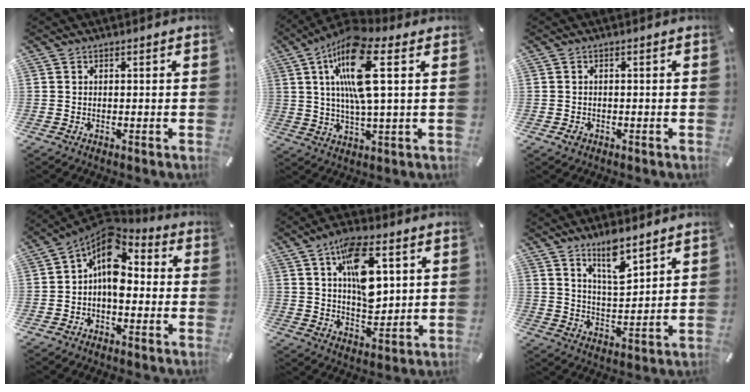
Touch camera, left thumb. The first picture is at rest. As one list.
[{"total": 15.7, "force": [4.9, 4.2, 14.3], "torque": [-0.298, -0.008, 0.074]}, {"total": 1.3, "force": [-0.6, 1.0, 0.6], "torque": [-0.012, 0.004, -0.011]}, {"total": 10.4, "force": [1.7, 6.4, 8.0], "torque": [-0.147, -0.024, 0.026]}, {"total": 14.2, "force": [5.0, 7.6, 10.8], "torque": [-0.174, -0.006, 0.086]}, {"total": 8.7, "force": [6.9, 2.1, 4.8], "torque": [-0.084, -0.043, 0.121]}]